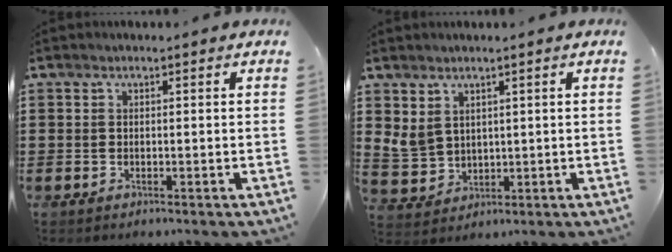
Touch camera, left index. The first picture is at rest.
{"total": 3.6, "force": [1.9, 2.7, 1.5], "torque": [-0.054, 0.001, 0.034]}